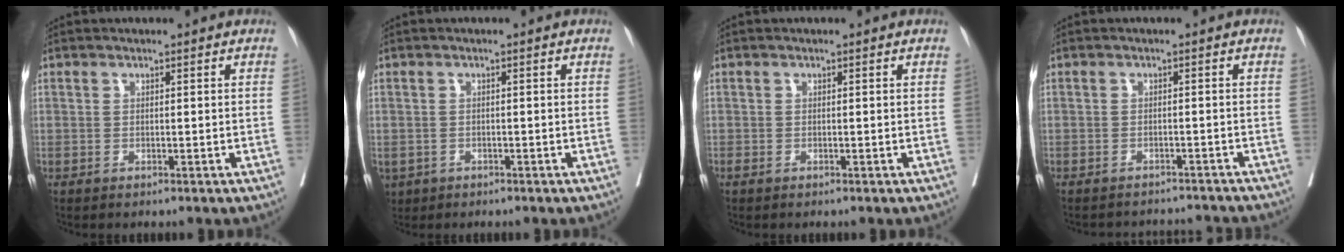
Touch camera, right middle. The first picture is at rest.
{"total": 4.2, "force": [-2.3, 3.1, 1.6], "torque": [-0.044, -0.003, -0.033]}
{"total": 0.0}
{"total": 9.4, "force": [-9.1, 1.3, 1.5], "torque": [-0.021, 0.010, -0.104]}